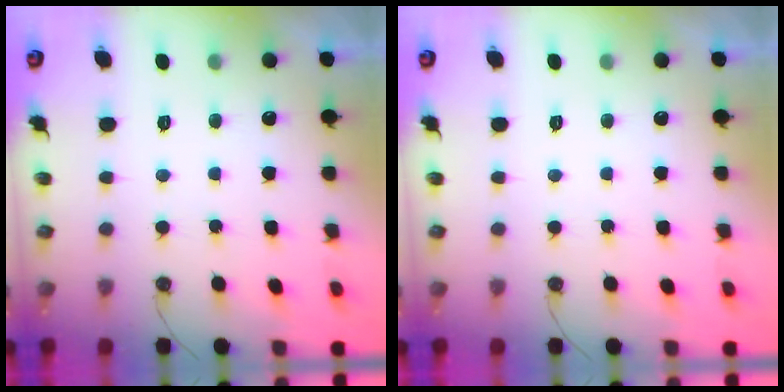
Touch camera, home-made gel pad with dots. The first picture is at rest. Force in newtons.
{"total": 0.0}